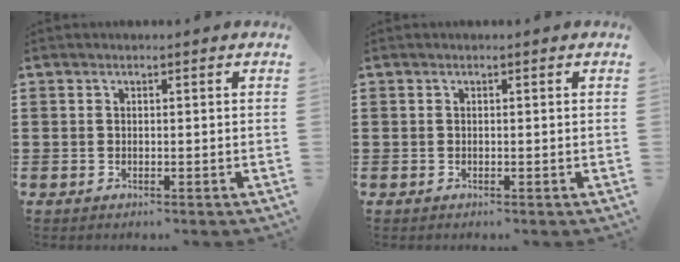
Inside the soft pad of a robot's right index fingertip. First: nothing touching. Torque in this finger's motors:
{"motor_torque": [-0.60, 0.52, 0.00, 0.00]}